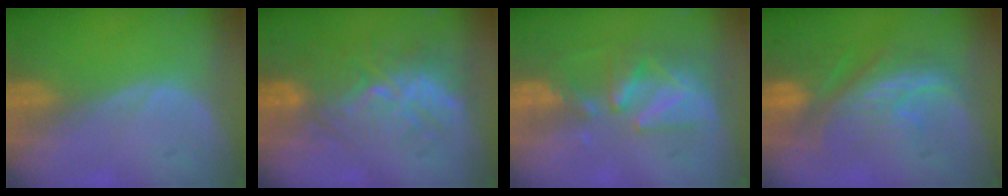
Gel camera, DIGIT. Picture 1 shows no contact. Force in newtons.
{"total": 9.3, "press": 8.6, "slide": 3.4}
{"total": 8.5, "press": 7.7, "slide": 3.6}
{"total": 9.7, "press": 8.9, "slide": 3.8}